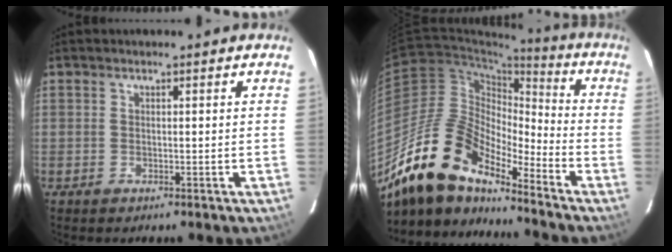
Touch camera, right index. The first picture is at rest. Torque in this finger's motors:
{"motor_torque": [1.04, -1.10, 1.05, 0.21]}